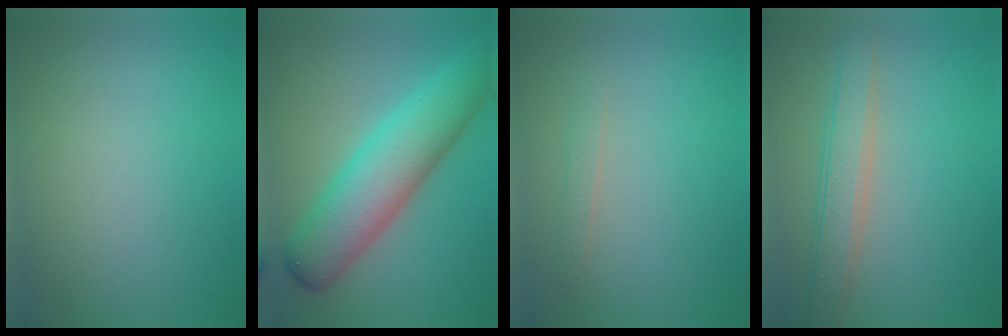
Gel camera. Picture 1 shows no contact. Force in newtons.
{"total": 8.5, "press": 8.5, "slide": 0.1}
{"total": 0.8, "press": 0.8, "slide": 0.0}
{"total": 3.4, "press": 3.4, "slide": 0.2}